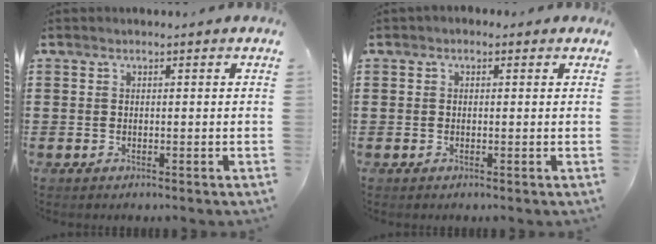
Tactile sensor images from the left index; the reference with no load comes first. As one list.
[{"total": 0.7, "force": [0.0, 0.6, 0.4], "torque": [-0.008, 0.005, -0.002]}]